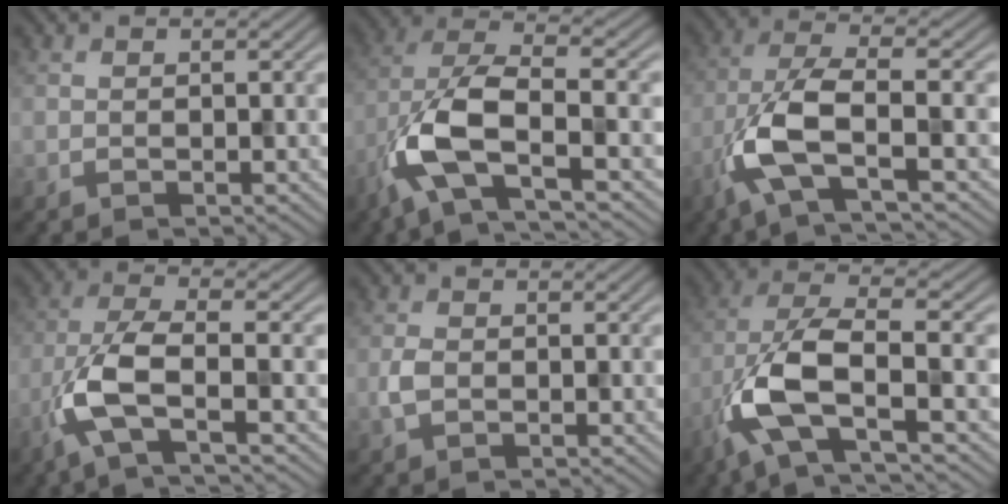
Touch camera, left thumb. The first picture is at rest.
{"total": 10.9, "force": [-4.4, 4.1, 9.1], "torque": [-0.195, -0.001, -0.093]}
{"total": 9.2, "force": [-3.5, 3.0, 8.0], "torque": [-0.175, 0.000, -0.084]}
{"total": 7.8, "force": [-3.1, 2.3, 6.7], "torque": [-0.148, 0.004, -0.080]}
{"total": 1.9, "force": [-0.5, 1.2, 1.3], "torque": [-0.034, 0.000, -0.012]}
{"total": 11.0, "force": [-4.0, 4.0, 9.4], "torque": [-0.206, -0.003, -0.085]}